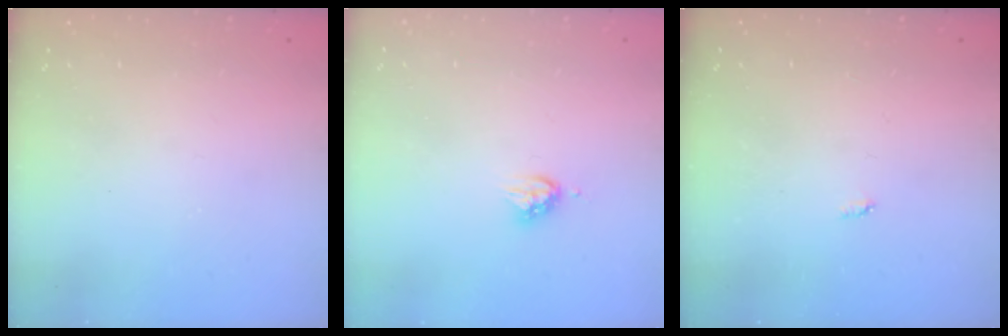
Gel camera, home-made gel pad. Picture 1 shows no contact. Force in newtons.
{"total": 4.6, "press": 4.6, "slide": 0.4}
{"total": 2.1, "press": 2.1, "slide": 0.4}